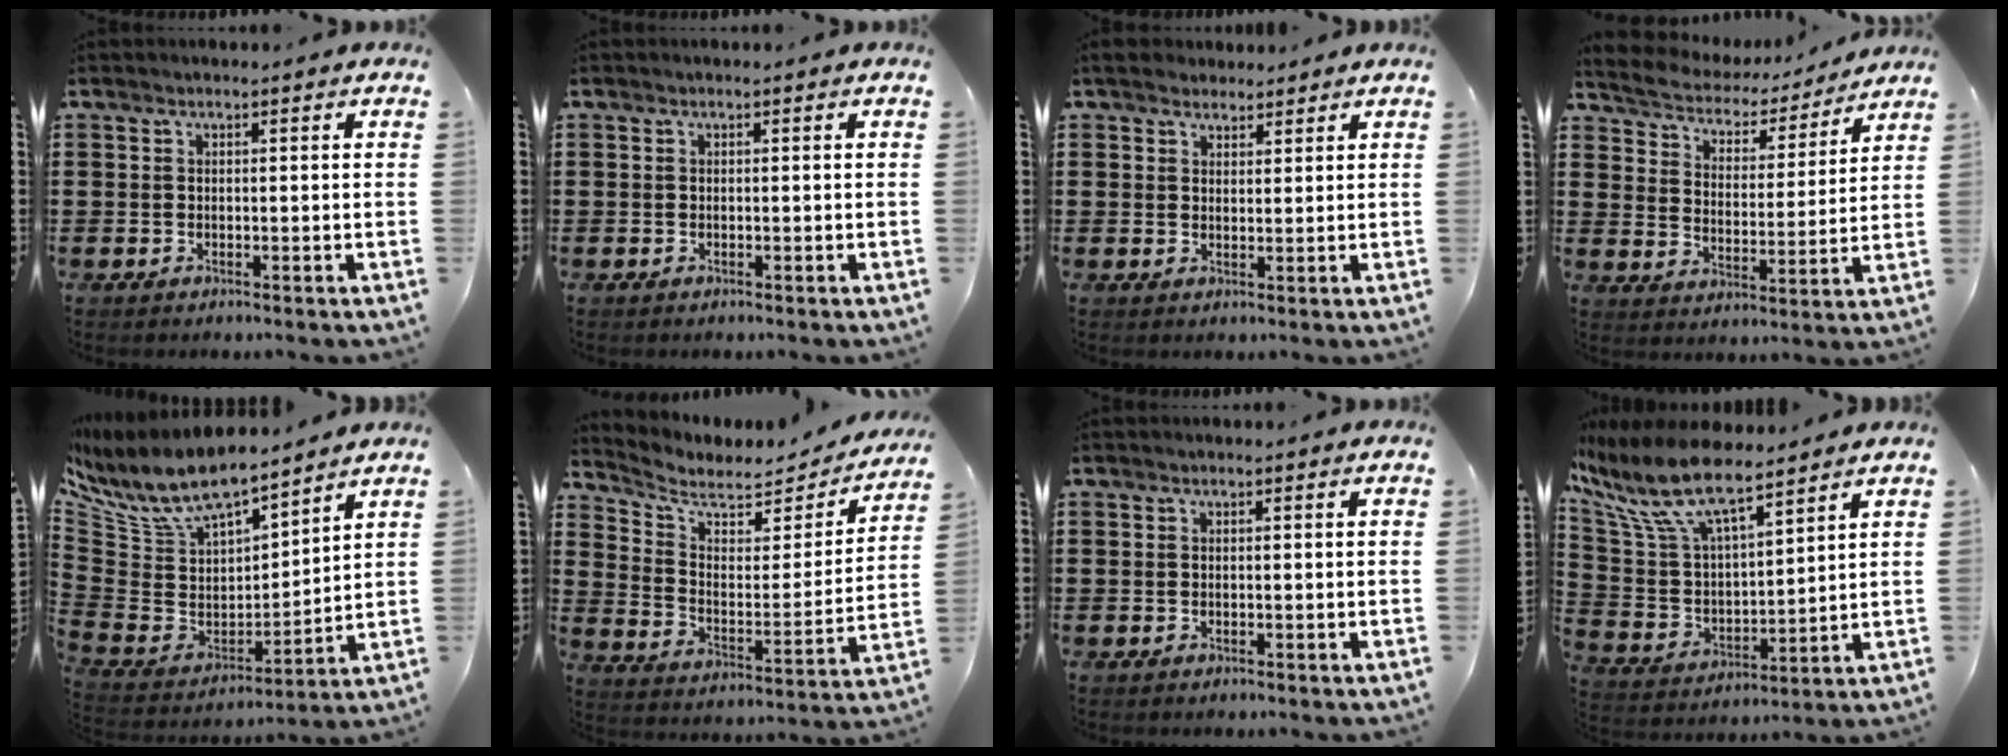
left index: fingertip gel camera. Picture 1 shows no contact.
{"total": 0.0}
{"total": 3.0, "force": [2.6, 1.5, 0.3], "torque": [-0.015, 0.004, 0.051]}
{"total": 3.6, "force": [3.5, 0.8, 0.1], "torque": [-0.029, -0.028, 0.051]}
{"total": 9.9, "force": [8.1, 3.0, 4.7], "torque": [-0.126, -0.057, 0.143]}
{"total": 5.5, "force": [4.5, 2.1, 2.3], "torque": [-0.071, -0.030, 0.076]}
{"total": 0.0}
{"total": 11.7, "force": [8.7, 3.2, 7.0], "torque": [-0.173, -0.038, 0.152]}